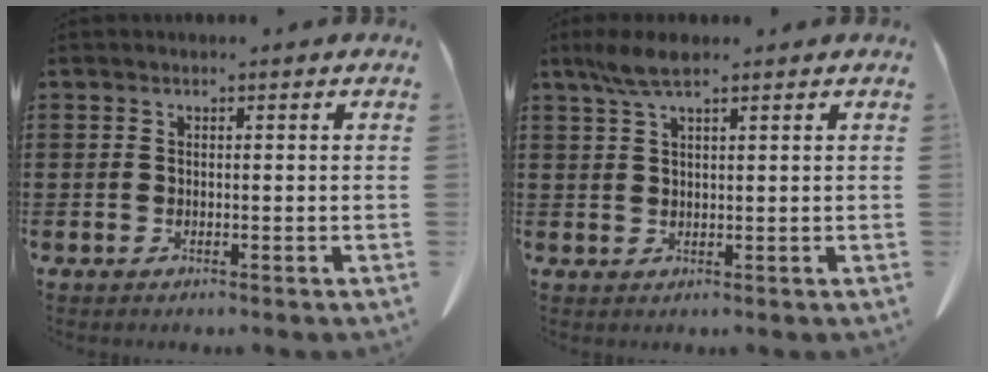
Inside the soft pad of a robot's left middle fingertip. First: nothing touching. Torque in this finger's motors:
{"motor_torque": [0.46, 0.40, 0.14, 0.09]}